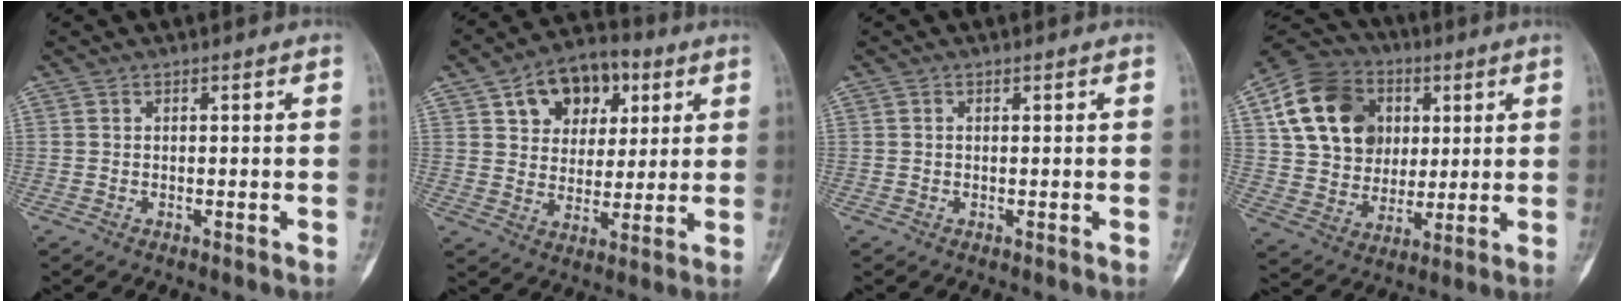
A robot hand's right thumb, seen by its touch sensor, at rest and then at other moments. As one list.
[{"total": 13.6, "force": [5.7, 9.7, 7.8], "torque": [-0.071, -0.005, 0.089]}, {"total": 0.0}, {"total": 18.7, "force": [5.3, 15.0, 9.9], "torque": [-0.154, 0.003, 0.094]}]